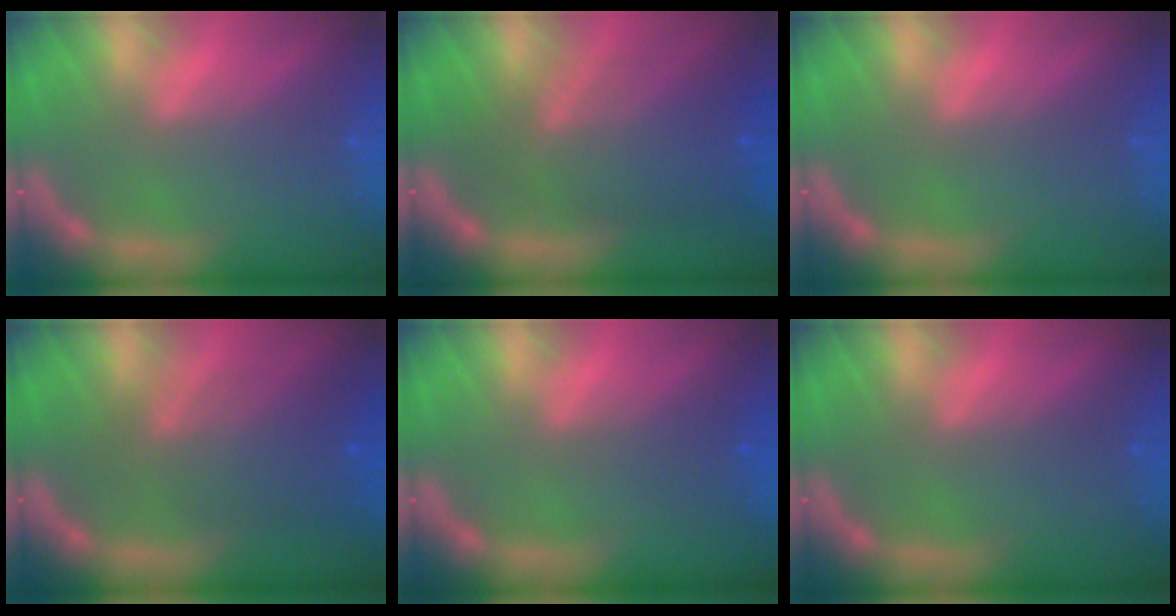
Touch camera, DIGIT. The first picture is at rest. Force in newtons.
{"total": 7.6}
{"total": 0.0}
{"total": 6.0}
{"total": 1.5}
{"total": 0.0}